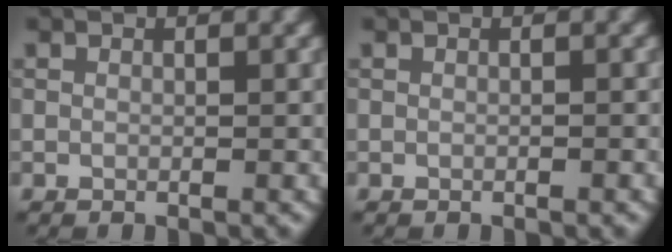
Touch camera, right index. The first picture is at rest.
{"total": 0.0}